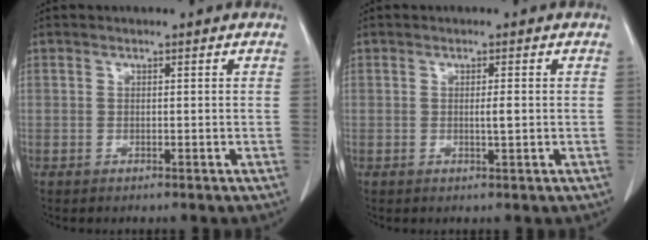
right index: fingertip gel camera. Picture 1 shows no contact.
{"total": 1.4, "force": [-0.1, 0.1, 1.4], "torque": [-0.024, -0.001, 0.000]}